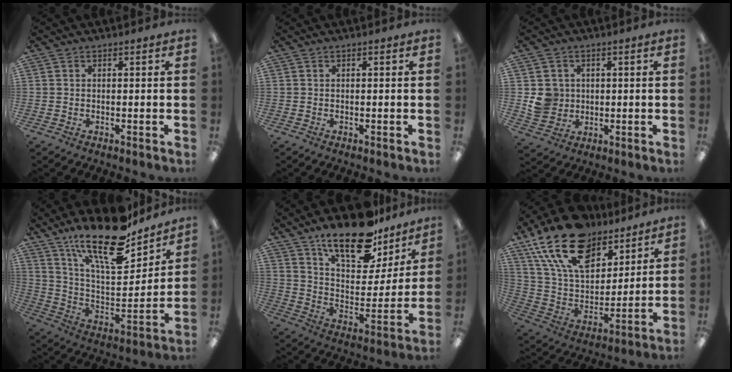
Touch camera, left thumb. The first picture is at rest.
{"total": 0.0}
{"total": 6.3, "force": [0.6, 6.1, 1.6], "torque": [-0.019, 0.007, 0.016]}
{"total": 21.9, "force": [16.1, 7.4, 12.8], "torque": [-0.216, -0.105, 0.276]}
{"total": 19.9, "force": [14.8, 8.5, 10.3], "torque": [-0.163, -0.096, 0.257]}
{"total": 21.7, "force": [13.9, 12.1, 11.5], "torque": [-0.223, -0.072, 0.253]}